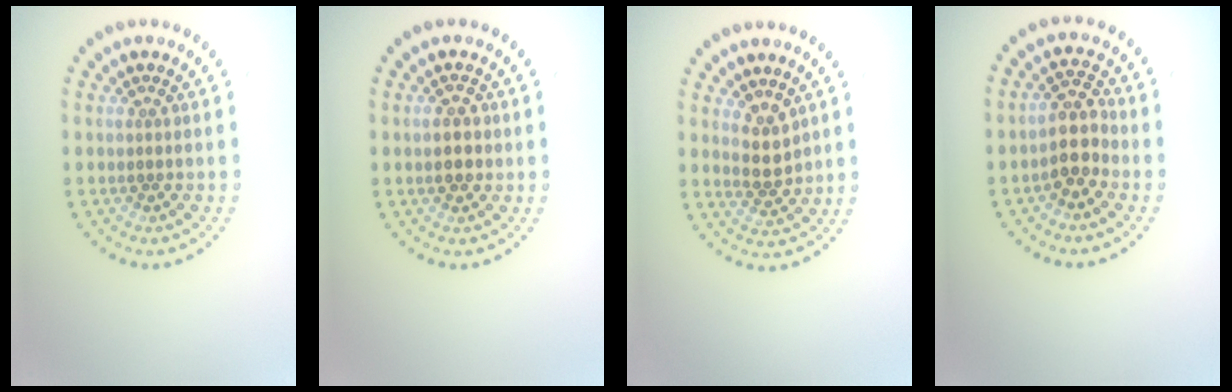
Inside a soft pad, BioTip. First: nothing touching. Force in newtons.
{"total": 1.7, "press": 1.7, "slide": 0.1}
{"total": 2.3, "press": 2.1, "slide": 0.9}
{"total": 2.9, "press": 2.5, "slide": 1.4}